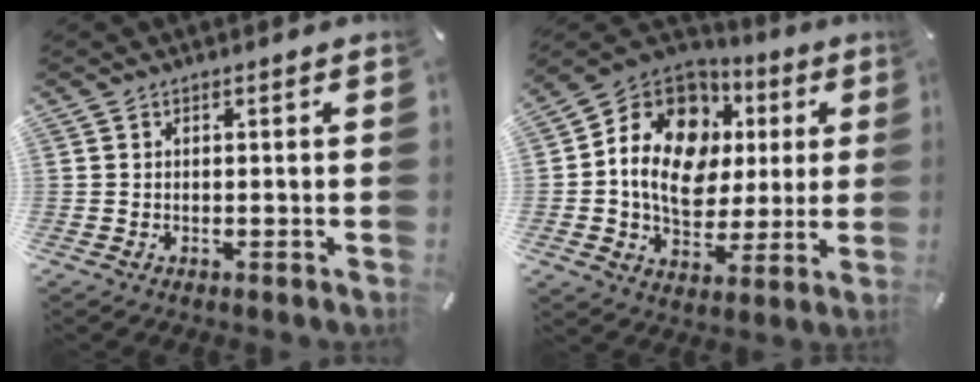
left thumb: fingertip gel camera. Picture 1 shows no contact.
{"total": 16.2, "force": [2.1, 13.0, 9.6], "torque": [-0.183, -0.008, 0.039]}